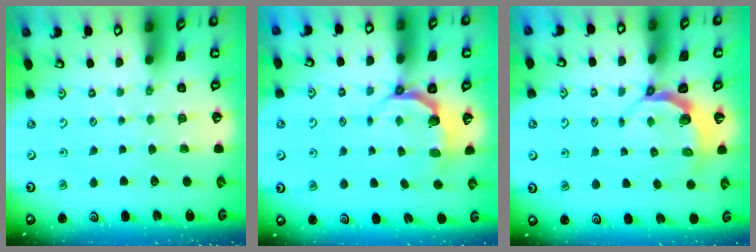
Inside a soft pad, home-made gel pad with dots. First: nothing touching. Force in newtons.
{"total": 4.6, "press": 3.0, "slide": 3.5}
{"total": 4.5, "press": 3.5, "slide": 3.0}